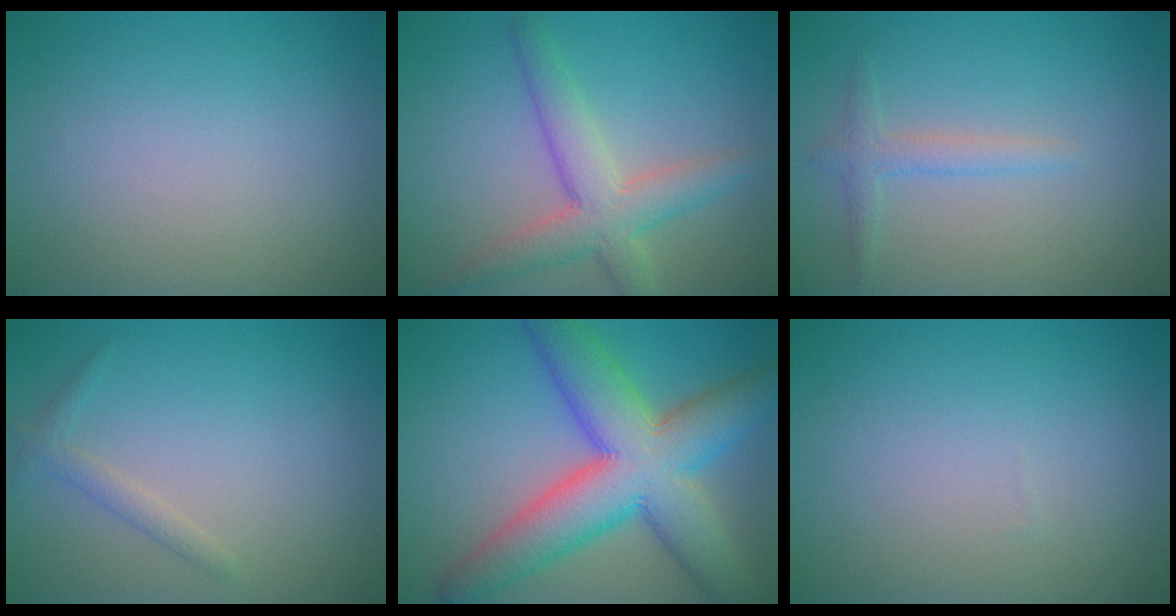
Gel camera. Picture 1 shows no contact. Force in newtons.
{"total": 4.9, "press": 4.9, "slide": 0.3}
{"total": 1.8, "press": 1.8, "slide": 0.1}
{"total": 1.3, "press": 1.3, "slide": 0.1}
{"total": 11.2, "press": 11.2, "slide": 0.4}
{"total": 0.0}